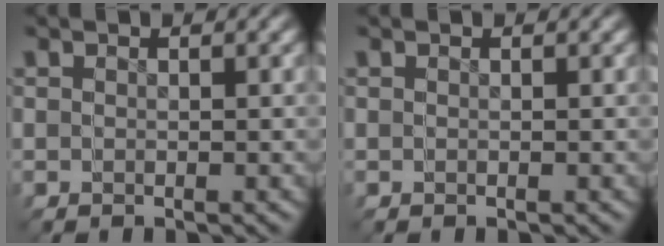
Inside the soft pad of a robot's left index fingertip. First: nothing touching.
{"total": 0.0}